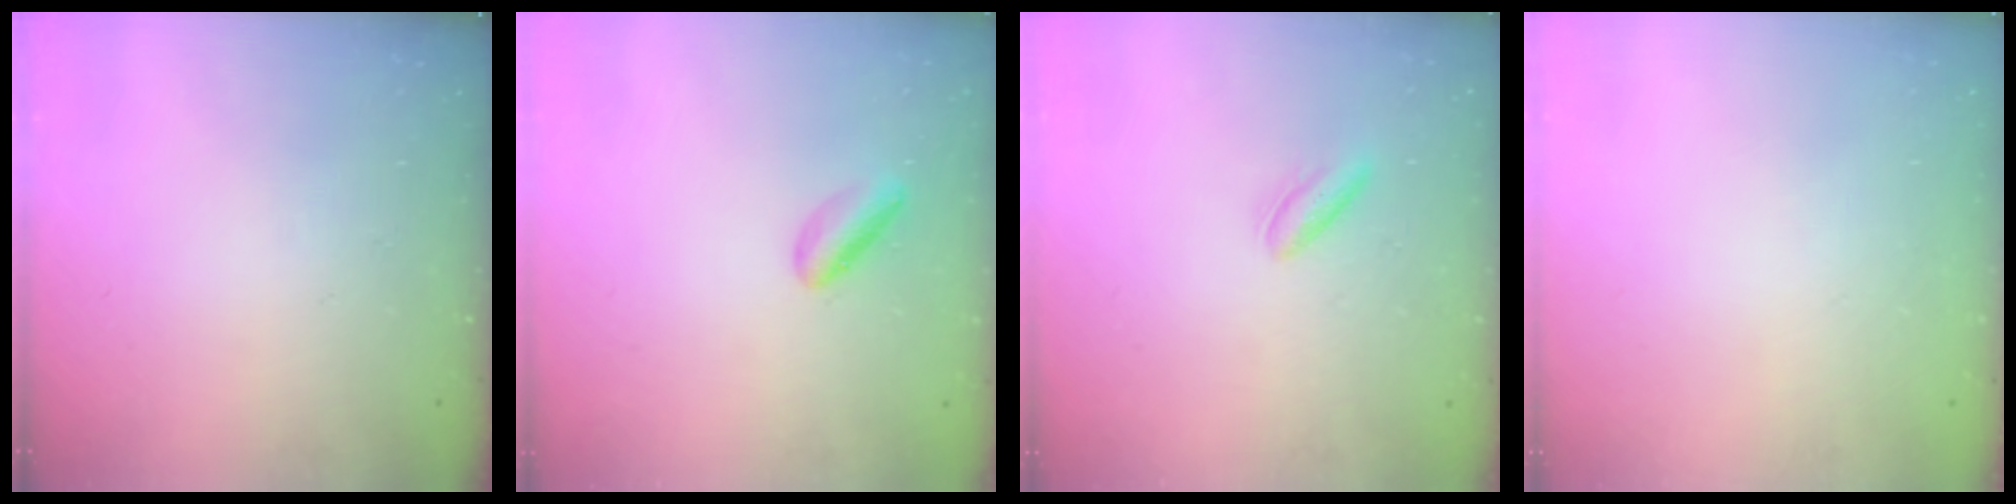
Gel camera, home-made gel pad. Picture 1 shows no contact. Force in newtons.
{"total": 3.2, "press": 3.1, "slide": 0.8}
{"total": 2.4, "press": 2.2, "slide": 0.9}
{"total": 2.1, "press": 2.1, "slide": 0.1}